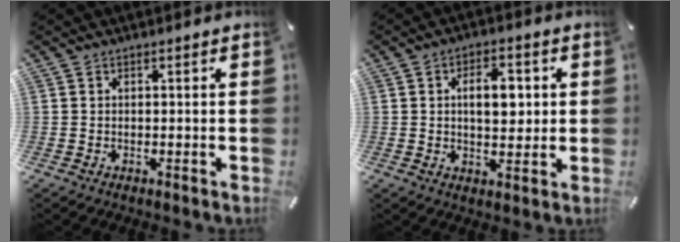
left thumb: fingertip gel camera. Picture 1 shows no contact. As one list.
[{"total": 8.0, "force": [1.3, 4.5, 6.5], "torque": [-0.106, -0.002, 0.015]}]